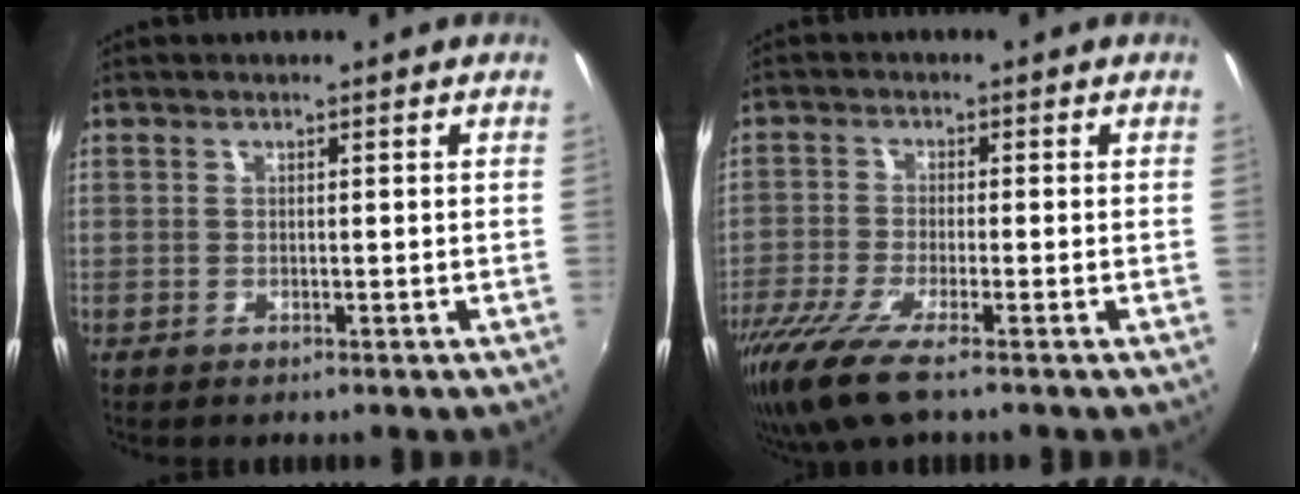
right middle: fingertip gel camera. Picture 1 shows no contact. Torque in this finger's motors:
{"motor_torque": [1.17, -0.97, 0.38, 0.18]}